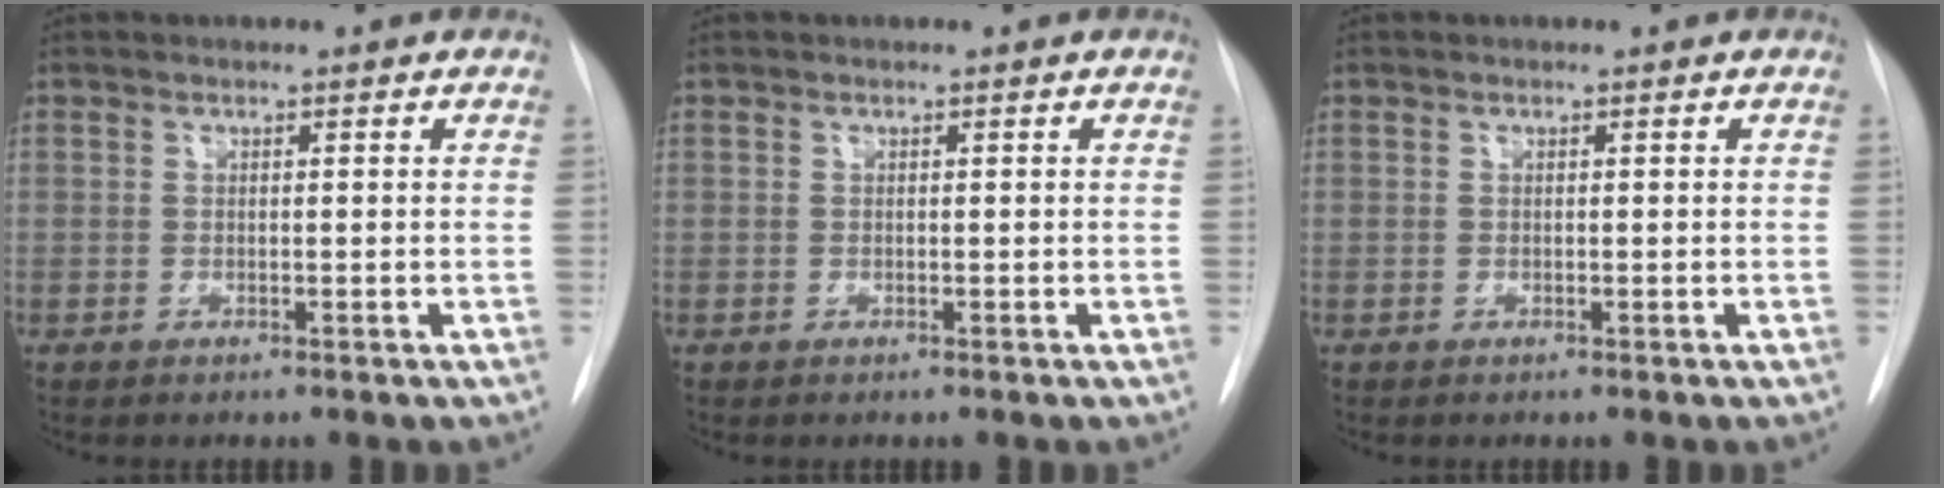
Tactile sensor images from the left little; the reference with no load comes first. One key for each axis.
{"total": 0.0}
{"total": 0.0}